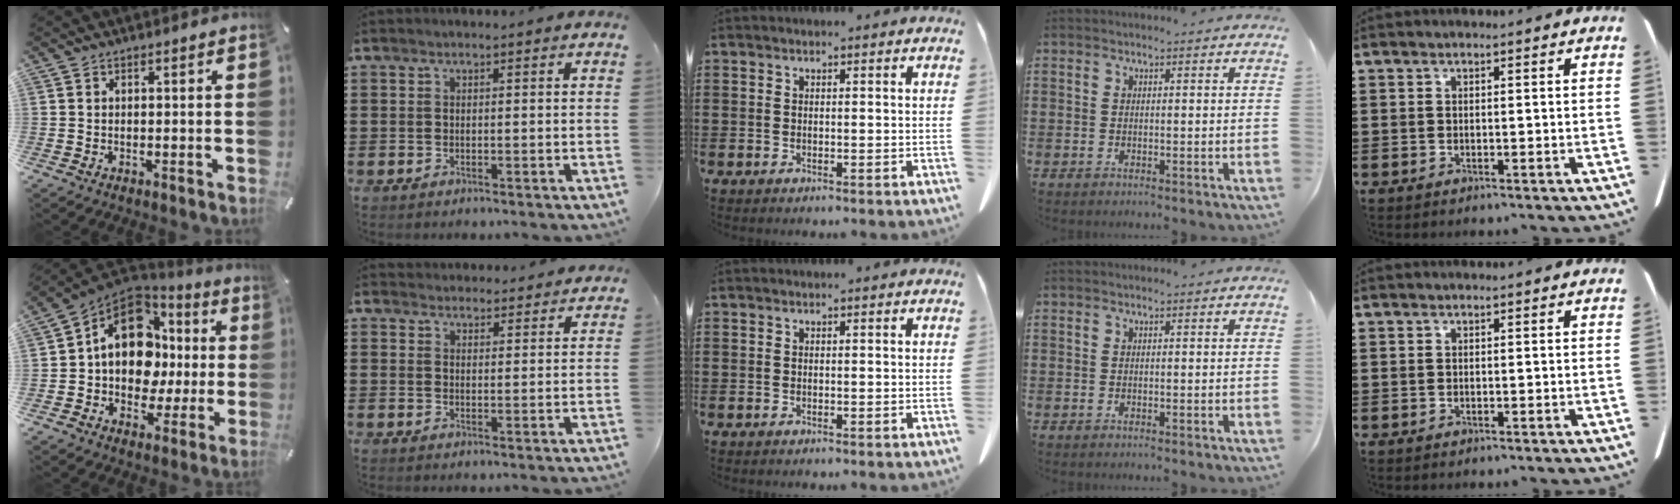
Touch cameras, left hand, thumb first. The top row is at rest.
{"thumb": {"total": 15.7, "force": [0.9, 12.6, 9.3], "torque": [-0.165, -0.002, 0.020]}, "index": {"total": 3.1, "force": [3.1, 0.5, -0.2], "torque": [-0.006, -0.010, 0.059]}}